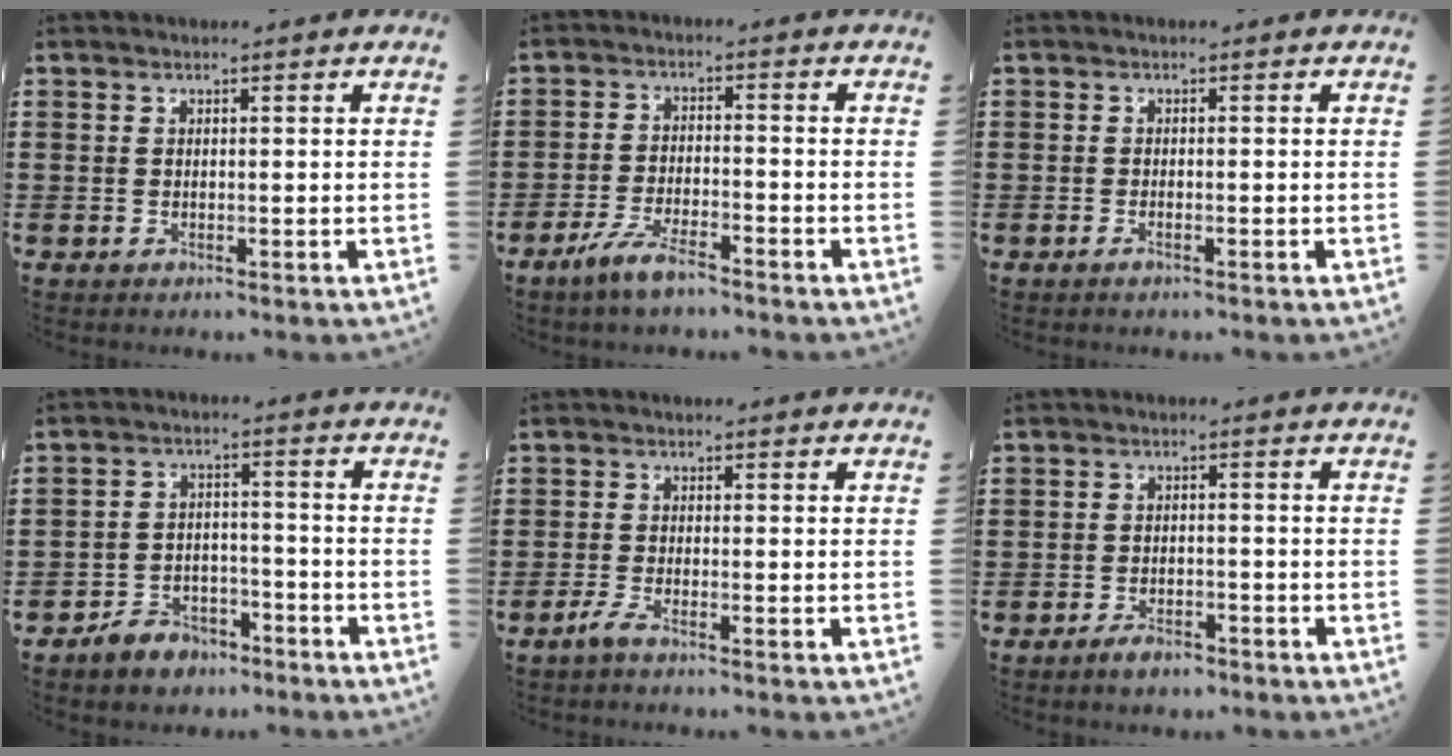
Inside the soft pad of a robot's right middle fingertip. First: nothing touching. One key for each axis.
{"total": 5.1, "fx": -4.0, "fy": 0.9, "fz": 3.1, "tx": -0.077, "ty": -0.006, "tz": -0.079}
{"total": 0.7, "fx": -0.4, "fy": 0.1, "fz": 0.6, "tx": -0.012, "ty": -0.003, "tz": -0.006}
{"total": 4.5, "fx": -4.1, "fy": 1.7, "fz": 0.7, "tx": -0.012, "ty": 0.015, "tz": -0.082}
{"total": 2.2, "fx": -1.5, "fy": 0.2, "fz": 1.6, "tx": -0.041, "ty": -0.004, "tz": -0.033}
{"total": 2.6, "fx": -2.2, "fy": 0.9, "fz": 0.9, "tx": -0.017, "ty": 0.005, "tz": -0.044}